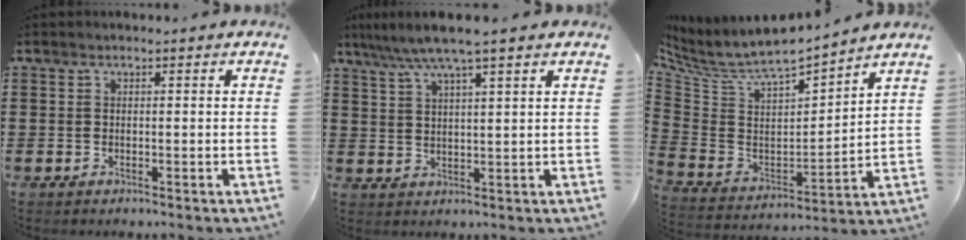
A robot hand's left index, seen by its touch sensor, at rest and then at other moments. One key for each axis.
{"total": 5.6, "fx": 4.3, "fy": -0.3, "fz": 3.5, "tx": -0.080, "ty": -0.011, "tz": 0.075}
{"total": 6.5, "fx": 5.6, "fy": 1.5, "fz": 2.9, "tx": -0.086, "ty": -0.049, "tz": 0.090}